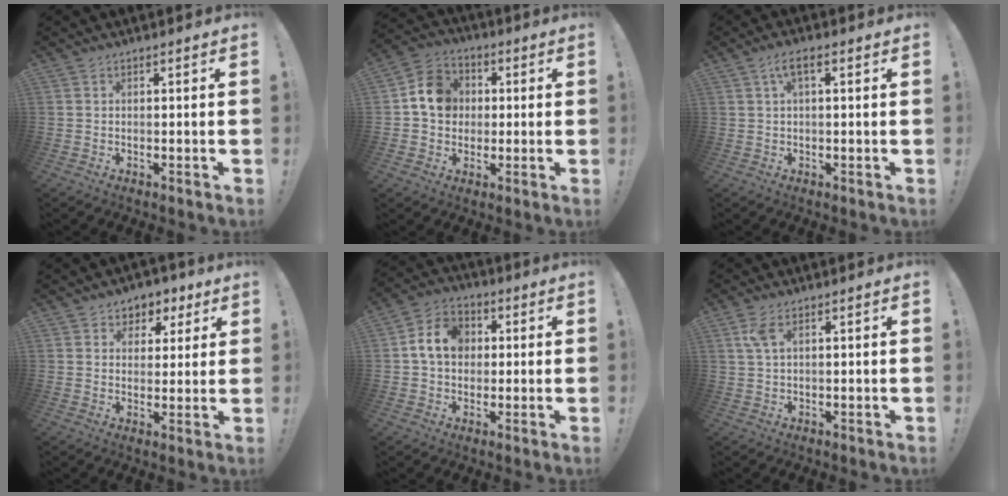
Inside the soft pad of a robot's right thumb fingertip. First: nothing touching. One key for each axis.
{"total": 10.7, "fx": 1.7, "fy": 9.4, "fz": 4.8, "tx": -0.071, "ty": 0.013, "tz": 0.039}
{"total": 4.0, "fx": 1.1, "fy": 1.2, "fz": 3.7, "tx": -0.073, "ty": 0.006, "tz": 0.018}
{"total": 5.4, "fx": 2.1, "fy": 4.9, "fz": 0.7, "tx": 0.008, "ty": -0.020, "tz": 0.039}
{"total": 10.7, "fx": 1.7, "fy": 8.8, "fz": 5.9, "tx": -0.091, "ty": 0.017, "tz": 0.036}
{"total": 3.7, "fx": 1.6, "fy": 1.4, "fz": 3.0, "tx": -0.059, "ty": 0.001, "tz": 0.028}